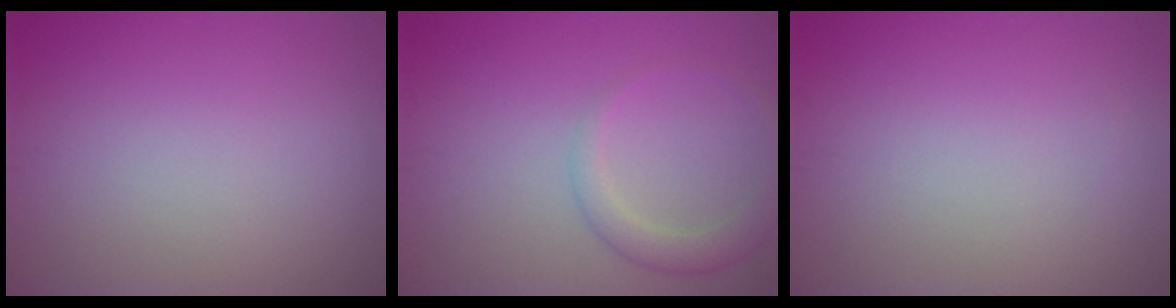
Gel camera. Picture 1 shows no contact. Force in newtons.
{"total": 2.5, "press": 2.5, "slide": 0.1}
{"total": 0.0}